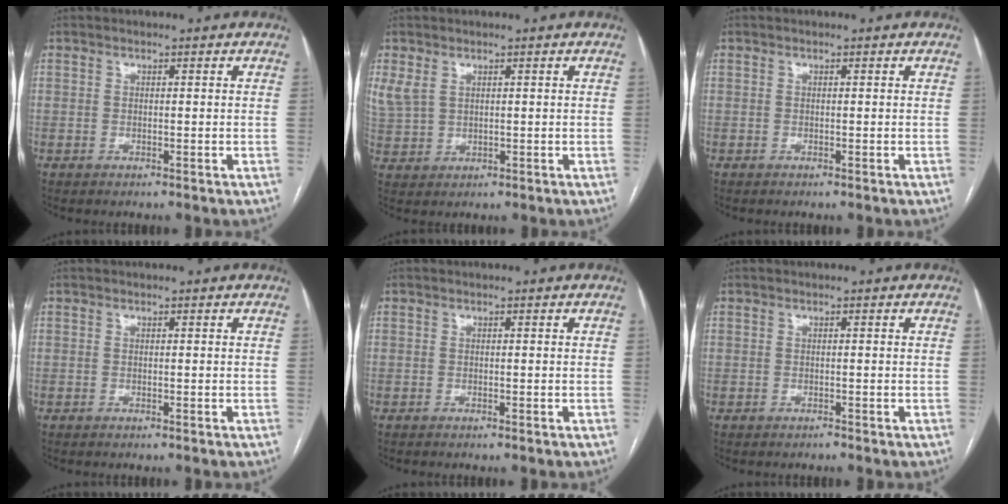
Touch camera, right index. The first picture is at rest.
{"total": 4.2, "force": [2.1, 2.7, 2.5], "torque": [-0.066, 0.009, 0.056]}
{"total": 0.0}
{"total": 0.0}
{"total": 0.0}
{"total": 0.0}